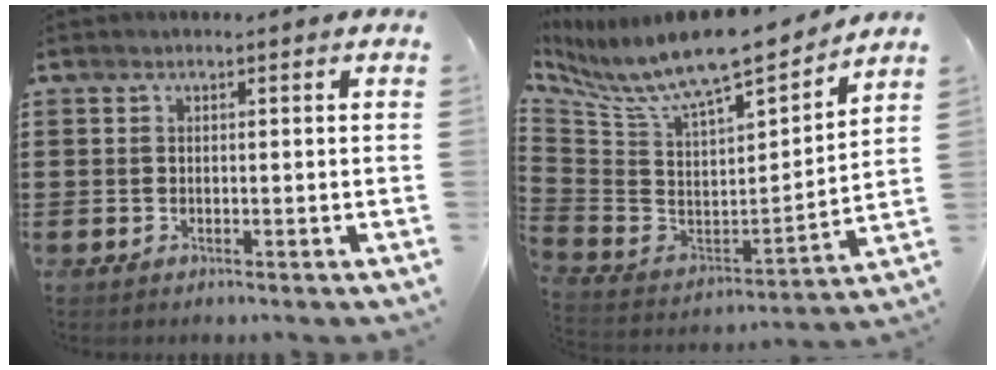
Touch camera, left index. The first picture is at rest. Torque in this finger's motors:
{"motor_torque": [1.13, -1.01, 0.42, 0.21]}